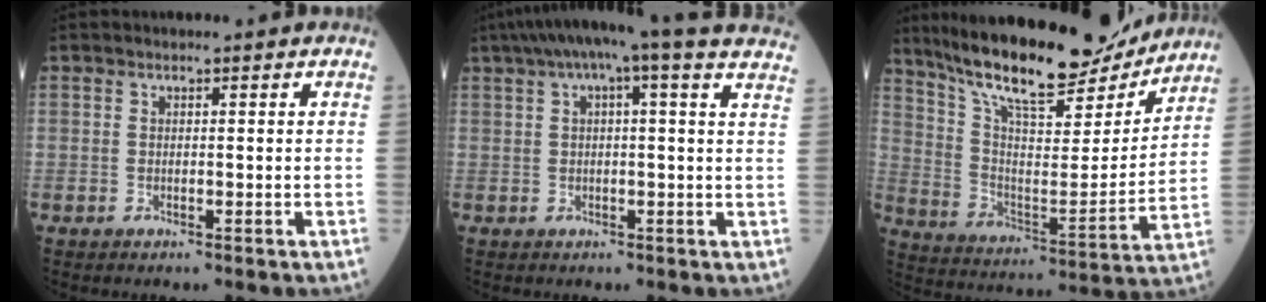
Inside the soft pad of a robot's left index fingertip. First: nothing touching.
{"total": 18.3, "force": [14.3, 1.3, 11.3], "torque": [-0.183, 0.051, 0.171]}
{"total": 20.7, "force": [17.8, 4.5, 9.4], "torque": [-0.165, -0.009, 0.289]}